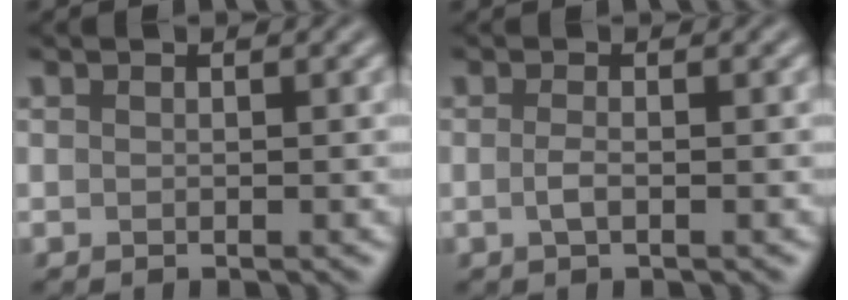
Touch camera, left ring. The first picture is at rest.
{"total": 1.2, "force": [-0.3, 0.4, 1.1], "torque": [-0.024, 0.000, -0.009]}